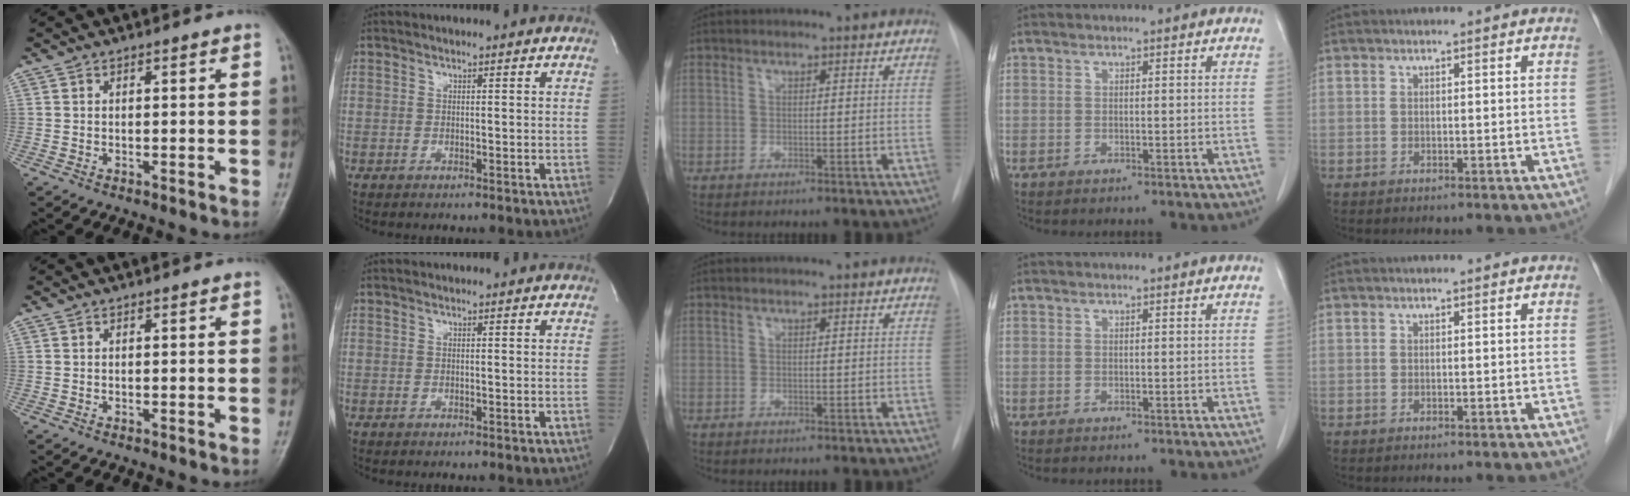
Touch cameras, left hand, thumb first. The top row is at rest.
{}